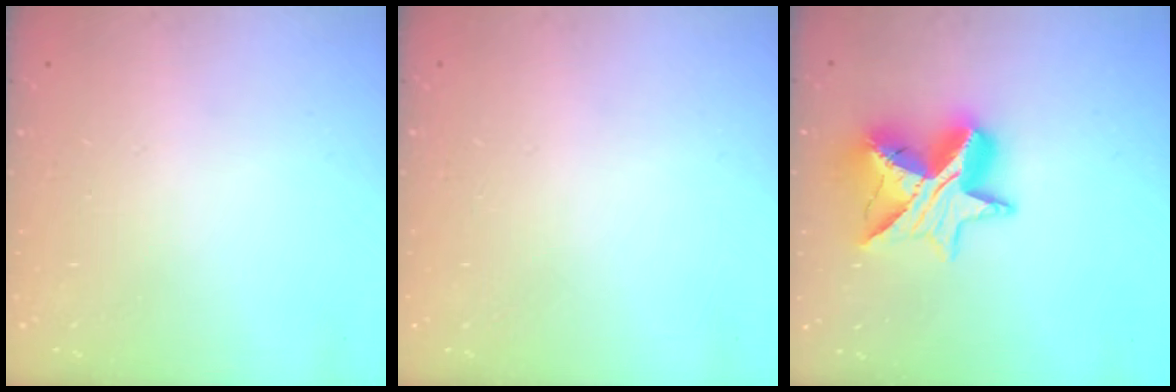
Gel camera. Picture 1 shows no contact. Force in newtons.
{"total": 0.0}
{"total": 13.4, "press": 13.3, "slide": 1.0}